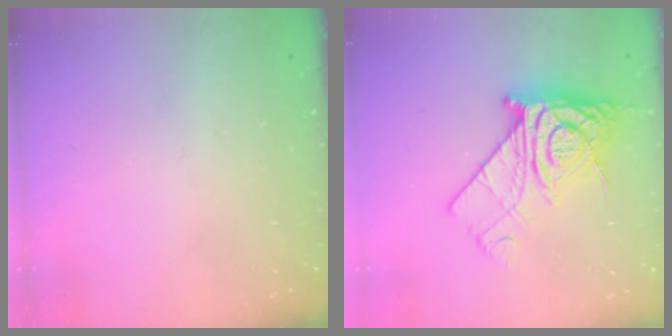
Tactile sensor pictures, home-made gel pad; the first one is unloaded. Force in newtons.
{"total": 12.9, "press": 12.8, "slide": 1.5}